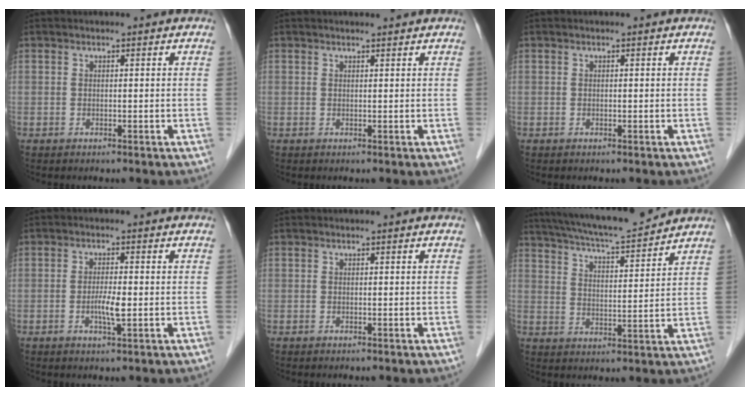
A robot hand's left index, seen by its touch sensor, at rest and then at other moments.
{"total": 1.4, "force": [1.4, -0.1, 0.5], "torque": [-0.008, 0.003, 0.020]}
{"total": 0.0}
{"total": 3.0, "force": [-0.8, 0.3, 2.9], "torque": [-0.059, -0.008, -0.015]}
{"total": 0.0}
{"total": 14.4, "force": [13.1, 0.8, 5.9], "torque": [-0.108, 0.006, 0.206]}